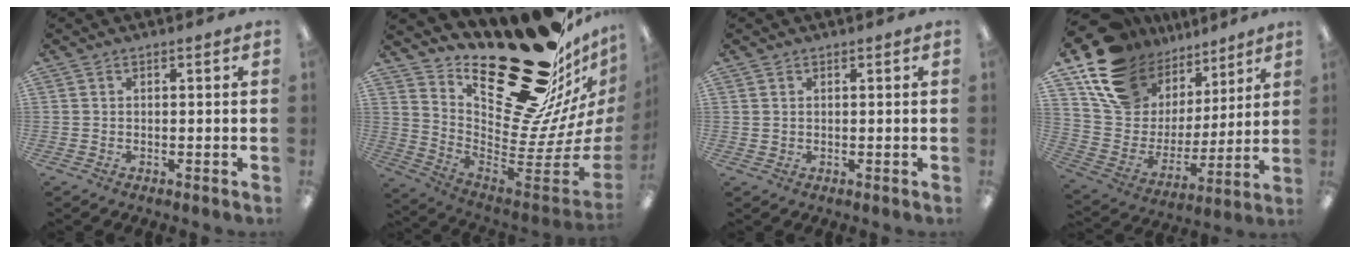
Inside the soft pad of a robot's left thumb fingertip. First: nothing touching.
{"total": 31.2, "force": [22.5, 11.3, 18.4], "torque": [-0.196, -0.200, 0.414]}
{"total": 0.8, "force": [0.5, 0.6, -0.1], "torque": [0.002, 0.001, 0.010]}
{"total": 19.2, "force": [12.0, 12.9, 7.6], "torque": [-0.151, -0.072, 0.231]}